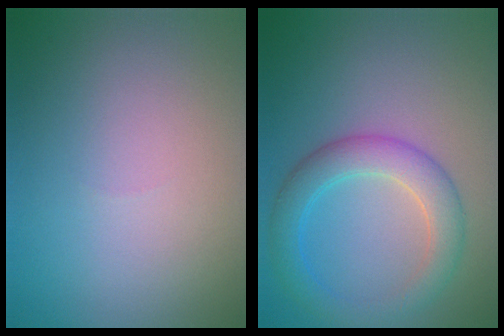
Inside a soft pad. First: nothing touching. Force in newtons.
{"total": 4.2, "press": 4.2, "slide": 0.1}